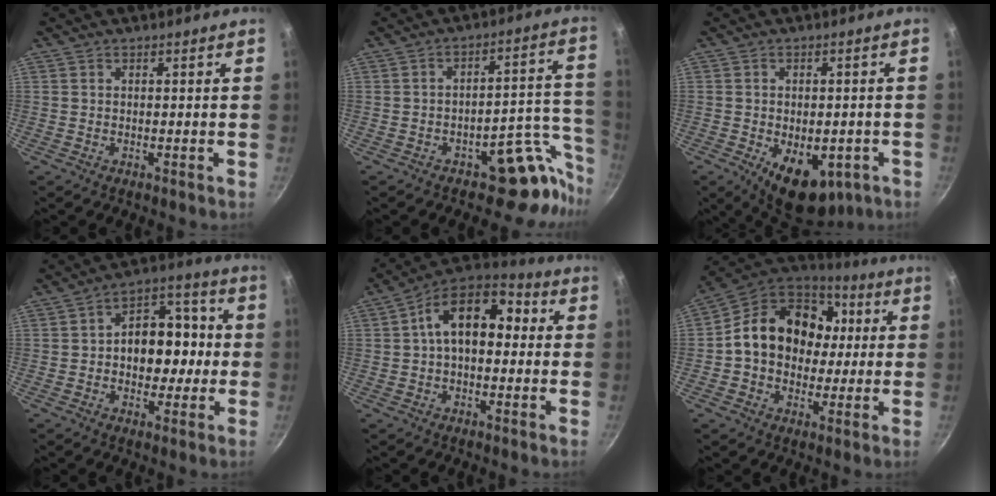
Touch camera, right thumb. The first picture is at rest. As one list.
[{"total": 12.0, "force": [-8.4, 5.6, 6.5], "torque": [-0.008, 0.120, -0.117]}, {"total": 13.6, "force": [-5.6, 7.8, 9.7], "torque": [-0.130, 0.002, -0.066]}, {"total": 13.0, "force": [-0.3, 8.7, 9.7], "torque": [-0.089, 0.035, -0.011]}, {"total": 14.4, "force": [1.8, 8.7, 11.4], "torque": [-0.157, 0.044, 0.013]}, {"total": 18.0, "force": [0.6, 14.3, 10.9], "torque": [-0.141, 0.038, 0.005]}]